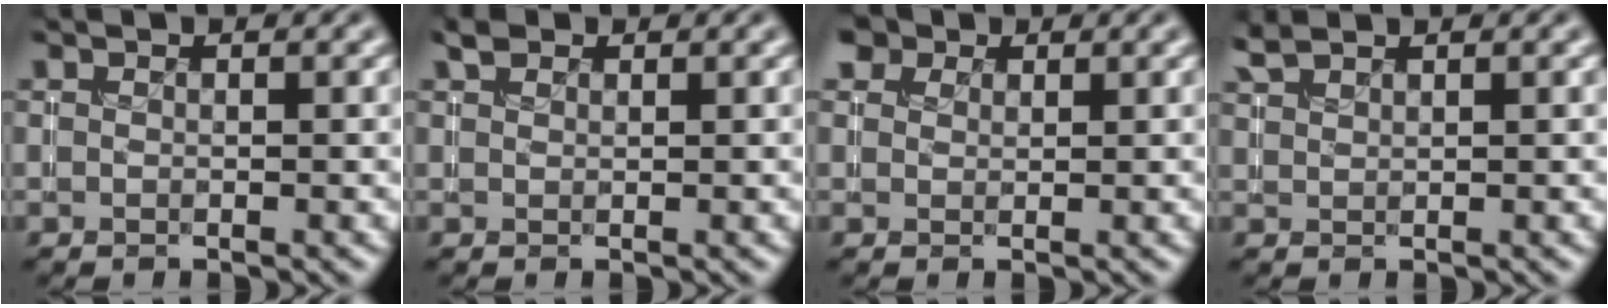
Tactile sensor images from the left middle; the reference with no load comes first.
{"total": 1.2, "force": [0.9, 0.6, 0.5], "torque": [-0.009, 0.004, 0.017]}
{"total": 3.4, "force": [2.4, 2.0, 1.4], "torque": [-0.034, 0.006, 0.031]}
{"total": 1.6, "force": [1.5, 0.2, 0.5], "torque": [-0.014, 0.006, 0.034]}